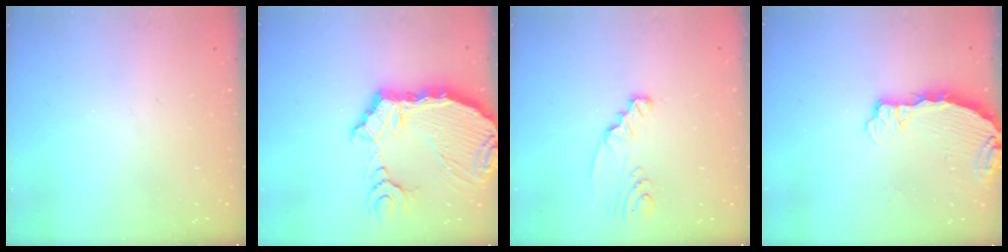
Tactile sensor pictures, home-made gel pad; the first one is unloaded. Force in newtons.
{"total": 14.3, "press": 13.9, "slide": 3.3}
{"total": 2.4, "press": 2.4, "slide": 0.2}
{"total": 4.4, "press": 4.4, "slide": 0.1}